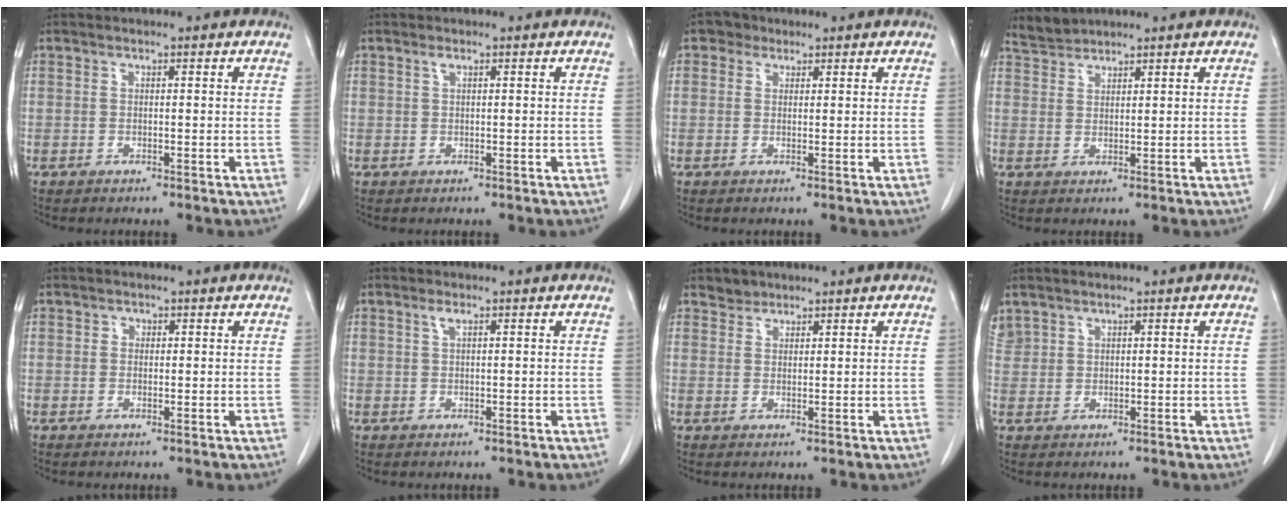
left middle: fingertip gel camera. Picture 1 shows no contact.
{"total": 0.6, "force": [0.3, 0.0, 0.5], "torque": [-0.016, 0.003, 0.006]}
{"total": 2.1, "force": [1.2, 1.7, 0.3], "torque": [-0.007, 0.005, 0.014]}
{"total": 2.4, "force": [2.4, 0.1, -0.4], "torque": [-0.001, 0.006, 0.052]}
{"total": 0.7, "force": [0.2, 0.6, 0.2], "torque": [0.002, 0.001, 0.002]}
{"total": 1.0, "force": [0.6, 0.1, 0.8], "torque": [-0.023, 0.002, 0.012]}
{"total": 1.8, "force": [1.5, 0.9, -0.2], "torque": [0.003, 0.002, 0.024]}
{"total": 2.3, "force": [2.0, 1.1, 0.2], "torque": [-0.008, 0.011, 0.044]}